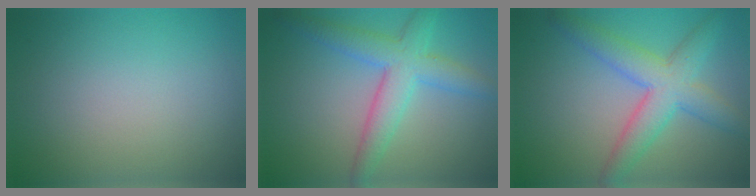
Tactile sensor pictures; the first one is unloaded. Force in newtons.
{"total": 5.1, "press": 5.1, "slide": 0.1}
{"total": 5.8, "press": 5.8, "slide": 0.2}